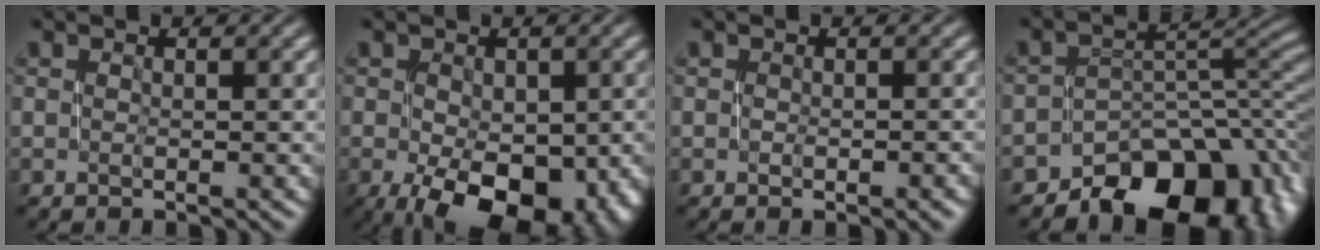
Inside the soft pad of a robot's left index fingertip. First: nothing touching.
{"total": 11.0, "force": [-4.3, 6.0, 8.2], "torque": [-0.126, -0.035, -0.053]}
{"total": 0.7, "force": [-0.2, 0.3, 0.6], "torque": [-0.005, -0.002, -0.002]}
{"total": 10.6, "force": [-6.8, 5.9, 5.6], "torque": [-0.062, 0.000, -0.115]}